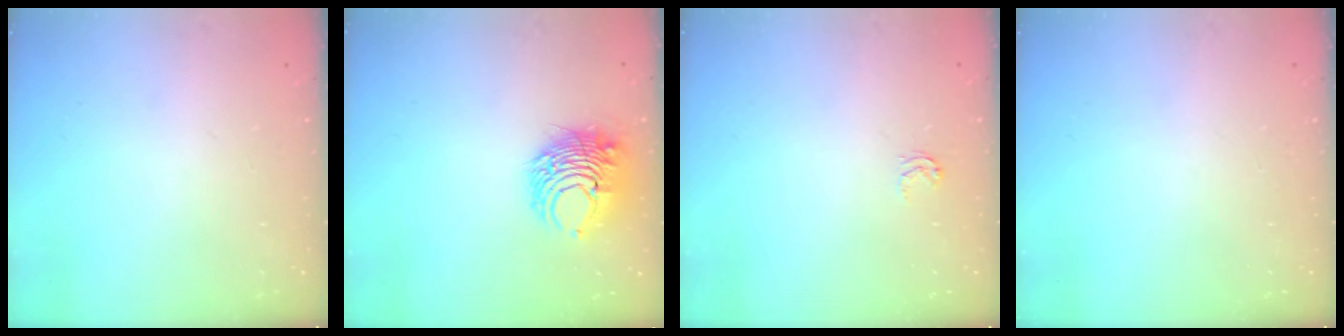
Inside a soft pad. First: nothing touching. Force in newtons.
{"total": 9.1, "press": 9.0, "slide": 1.0}
{"total": 2.7, "press": 2.7, "slide": 0.4}
{"total": 0.0}